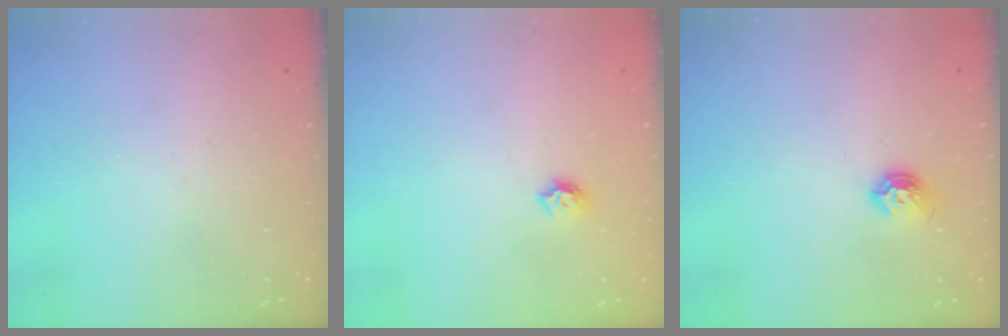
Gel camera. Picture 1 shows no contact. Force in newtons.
{"total": 5.7, "press": 5.6, "slide": 0.8}
{"total": 7.0, "press": 6.9, "slide": 0.7}